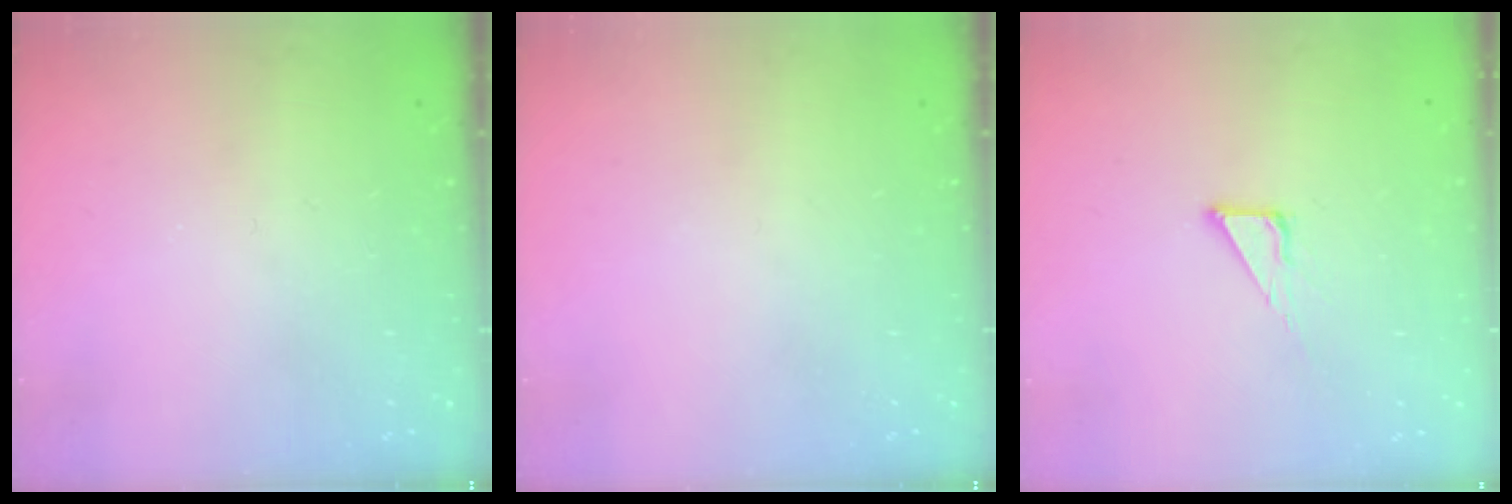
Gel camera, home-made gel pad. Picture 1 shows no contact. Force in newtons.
{"total": 0.0}
{"total": 3.3, "press": 3.3, "slide": 0.2}